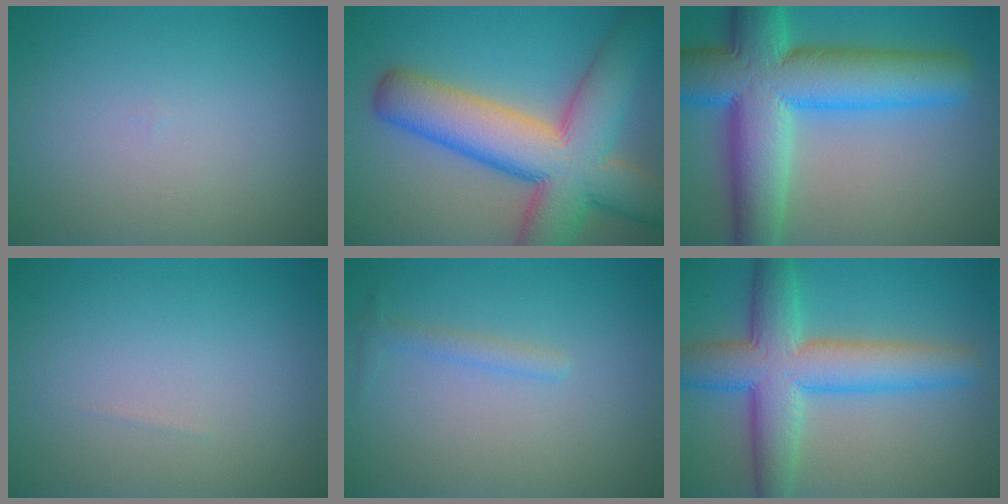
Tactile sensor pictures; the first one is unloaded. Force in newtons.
{"total": 12.8, "press": 12.7, "slide": 0.6}
{"total": 13.1, "press": 13.1, "slide": 0.4}
{"total": 0.0}
{"total": 1.2, "press": 1.2, "slide": 0.0}
{"total": 8.2, "press": 8.2, "slide": 0.3}